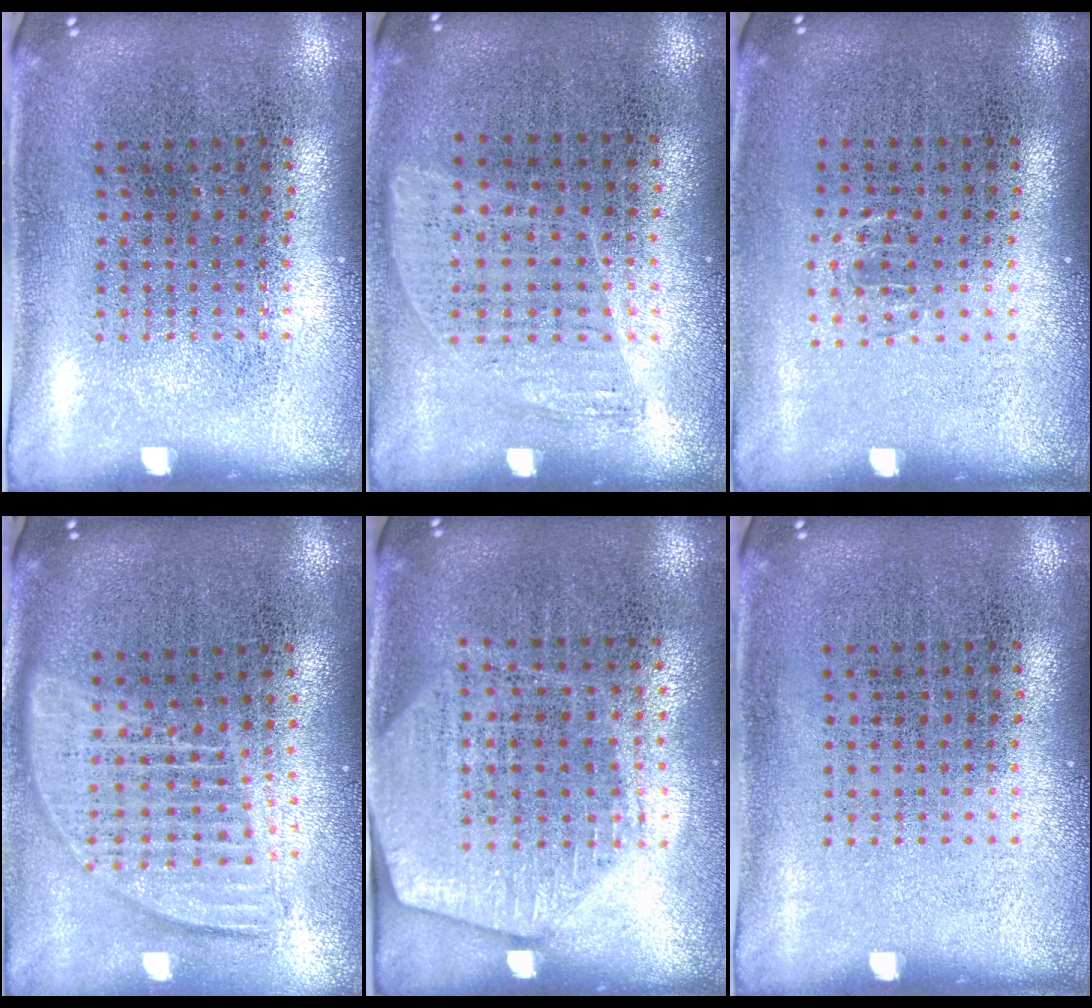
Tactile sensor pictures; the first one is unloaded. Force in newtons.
{"total": 0.5, "press": 0.4, "slide": 0.4}
{"total": 0.5, "press": 0.5, "slide": 0.3}
{"total": 1.8, "press": 1.6, "slide": 1.0}
{"total": 1.9, "press": 1.7, "slide": 0.9}
{"total": 0.0}